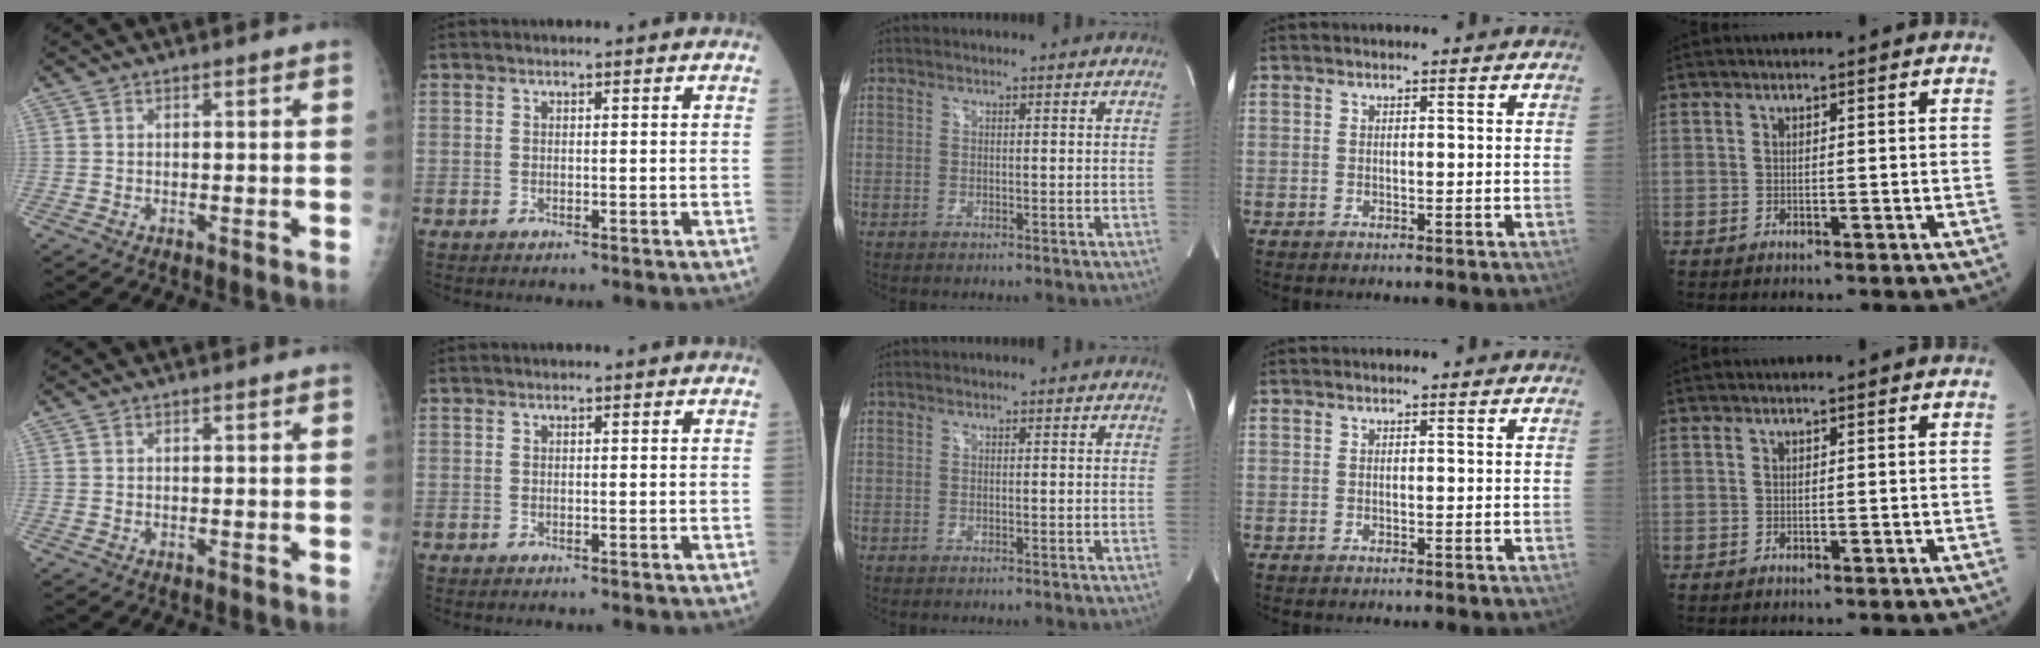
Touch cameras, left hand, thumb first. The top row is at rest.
{}